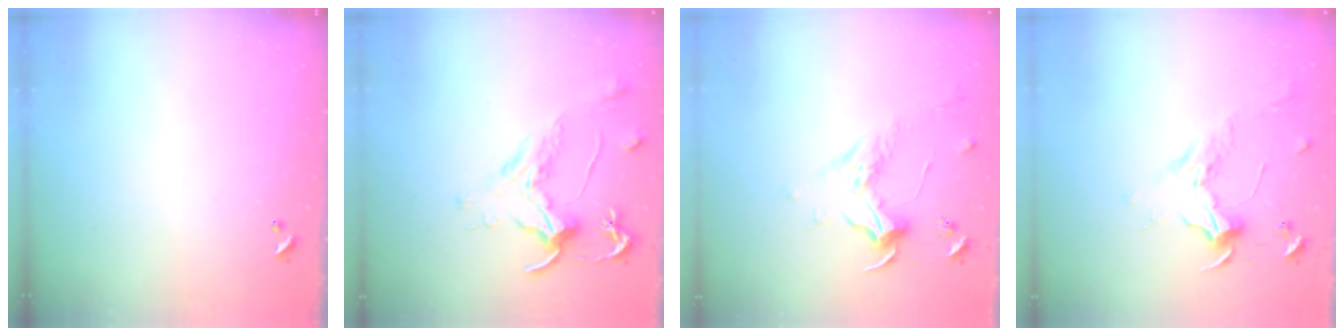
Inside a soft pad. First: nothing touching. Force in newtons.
{"total": 1.6, "press": 1.5, "slide": 0.7}
{"total": 1.8, "press": 1.7, "slide": 0.7}
{"total": 2.3, "press": 2.2, "slide": 0.7}